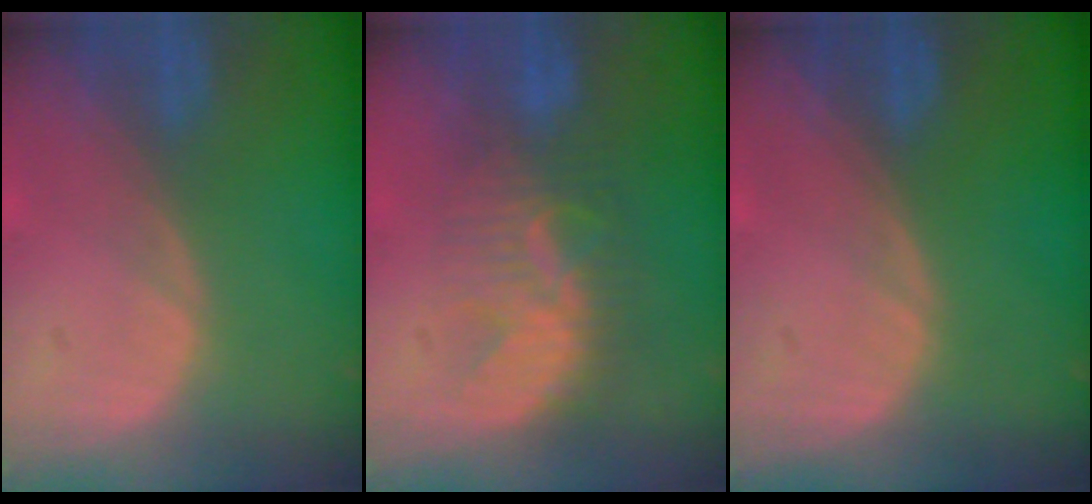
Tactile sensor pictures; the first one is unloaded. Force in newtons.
{"total": 7.7, "press": 7.3, "slide": 2.3}
{"total": 0.0}